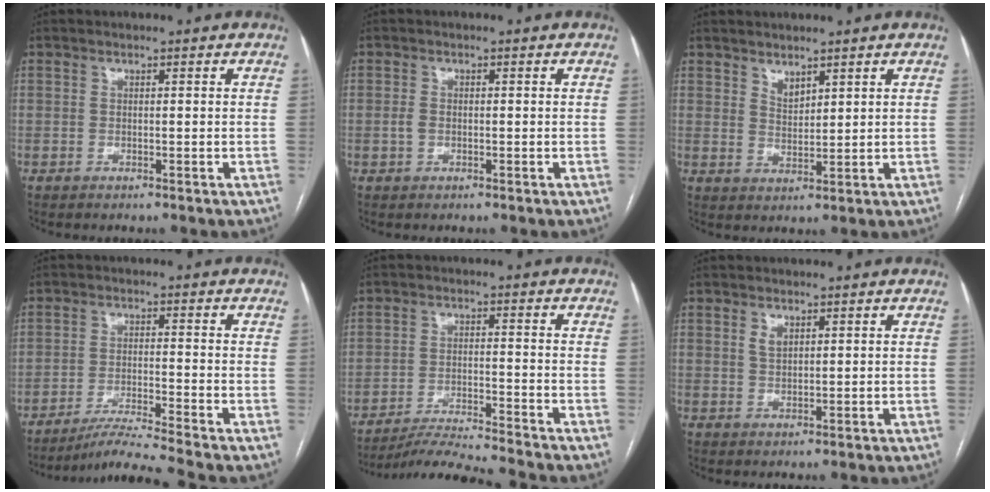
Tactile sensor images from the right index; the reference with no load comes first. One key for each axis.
{"total": 1.6, "fx": -0.3, "fy": 1.1, "fz": 1.1, "tx": -0.025, "ty": 0.003, "tz": -0.003}
{"total": 2.6, "fx": 2.1, "fy": 1.1, "fz": 1.2, "tx": -0.022, "ty": -0.007, "tz": 0.046}
{"total": 7.3, "fx": -6.3, "fy": -2.9, "fz": 2.1, "tx": -0.037, "ty": -0.023, "tz": -0.116}
{"total": 9.6, "fx": -9.0, "fy": -2.5, "fz": 2.2, "tx": -0.025, "ty": -0.016, "tz": -0.160}
{"total": 2.1, "fx": 1.0, "fy": 1.2, "fz": 1.4, "tx": -0.027, "ty": 0.001, "tz": 0.023}